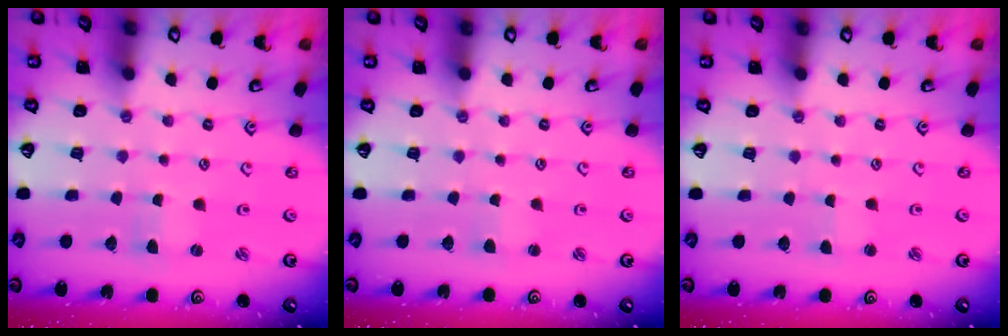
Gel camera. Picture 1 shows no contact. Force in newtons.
{"total": 1.5, "press": 1.5, "slide": 0.2}
{"total": 1.3, "press": 1.3, "slide": 0.2}